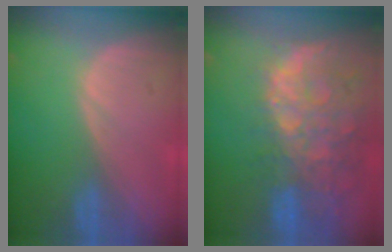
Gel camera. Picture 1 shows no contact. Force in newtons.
{"total": 13.9, "press": 11.2, "slide": 8.3}